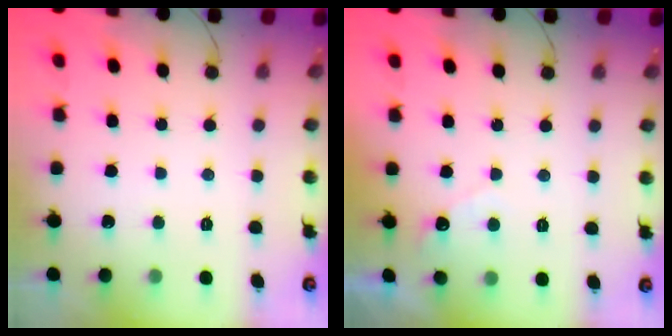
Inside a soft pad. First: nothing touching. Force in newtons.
{"total": 3.9, "press": 3.9, "slide": 0.2}